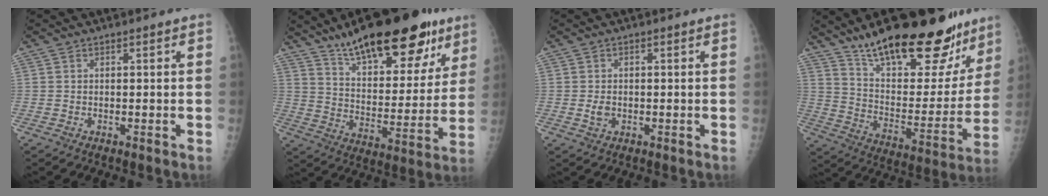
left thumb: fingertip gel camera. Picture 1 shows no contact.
{"total": 25.1, "force": [16.7, 9.2, 16.2], "torque": [-0.205, -0.054, 0.258]}
{"total": 2.1, "force": [-0.4, 1.6, 1.4], "torque": [-0.021, 0.001, -0.005]}
{"total": 30.3, "force": [22.0, 10.6, 18.0], "torque": [-0.228, -0.092, 0.332]}